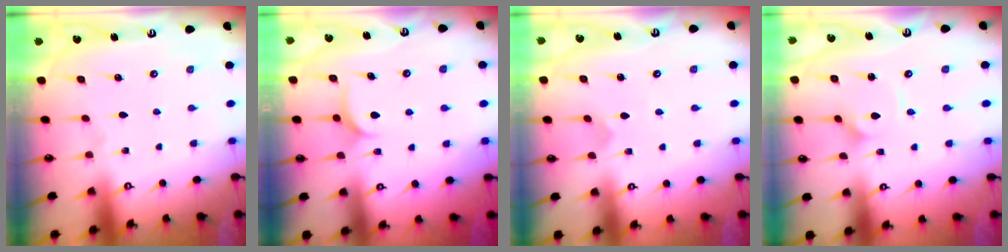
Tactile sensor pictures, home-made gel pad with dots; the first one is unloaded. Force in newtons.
{"total": 6.7, "press": 6.7, "slide": 0.2}
{"total": 2.4, "press": 2.4, "slide": 0.2}
{"total": 2.9, "press": 2.9, "slide": 0.2}